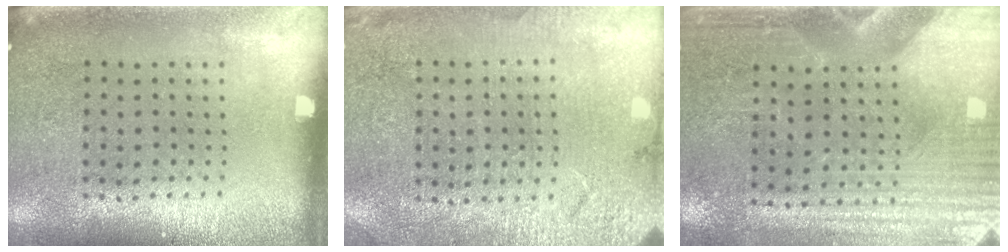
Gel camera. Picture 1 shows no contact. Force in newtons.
{"total": 2.7, "press": 2.7, "slide": 0.1}
{"total": 3.6, "press": 3.3, "slide": 1.3}